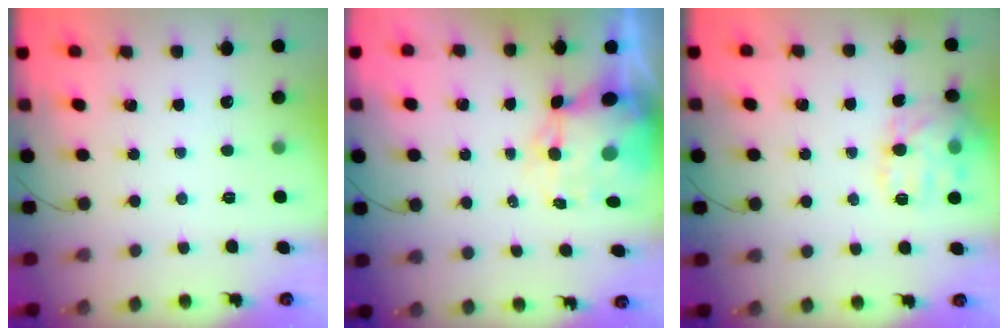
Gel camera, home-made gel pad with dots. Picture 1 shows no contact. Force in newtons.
{"total": 10.0, "press": 9.6, "slide": 2.9}
{"total": 15.5, "press": 15.5, "slide": 0.6}